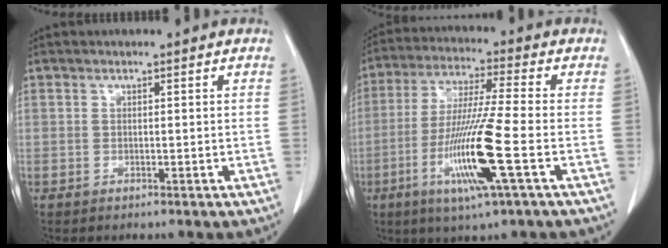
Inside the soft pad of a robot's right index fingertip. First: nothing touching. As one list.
[{"total": 13.7, "force": [-4.6, -0.6, 12.9], "torque": [-0.261, -0.023, -0.090]}]